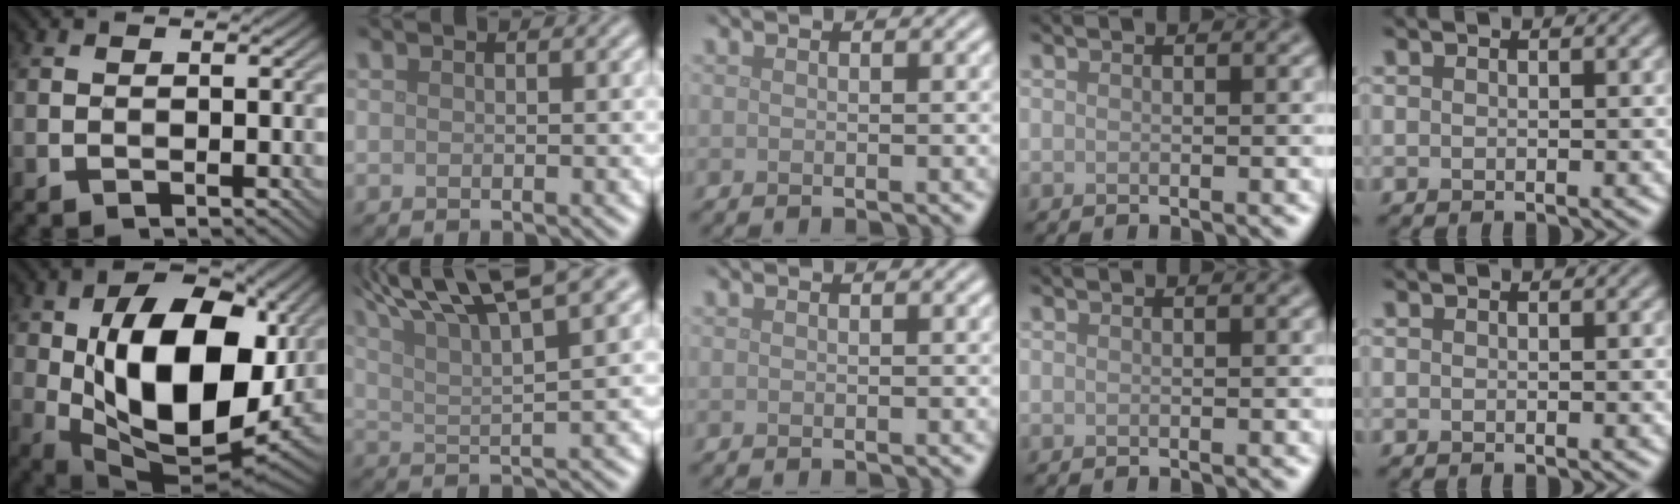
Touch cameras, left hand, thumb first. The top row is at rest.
{"thumb": {"total": 17.3, "force": [1.5, 10.3, 13.8], "torque": [-0.233, -0.010, 0.032]}, "index": {"total": 8.7, "force": [6.1, 1.8, 6.0], "torque": [-0.097, 0.021, 0.098]}}